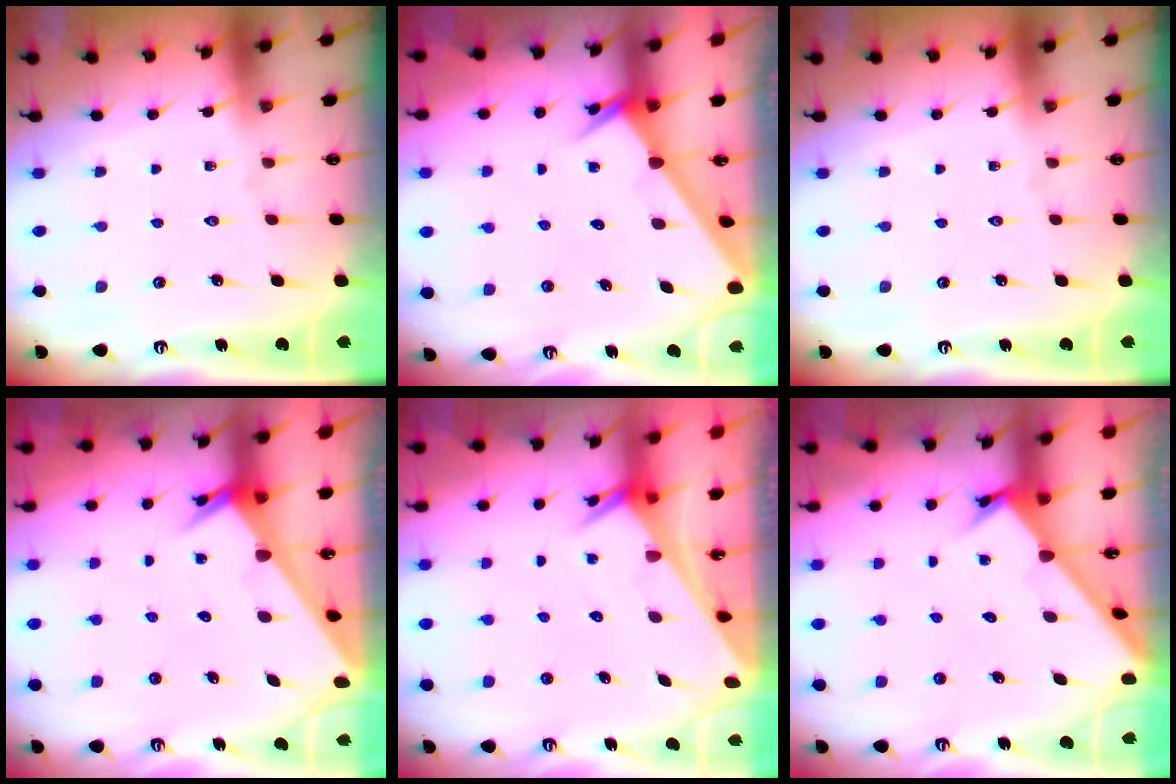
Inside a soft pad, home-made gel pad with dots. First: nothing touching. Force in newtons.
{"total": 2.5, "press": 2.5, "slide": 0.2}
{"total": 0.0}
{"total": 2.5, "press": 2.5, "slide": 0.1}
{"total": 2.5, "press": 2.5, "slide": 0.1}
{"total": 1.9, "press": 1.9, "slide": 0.2}